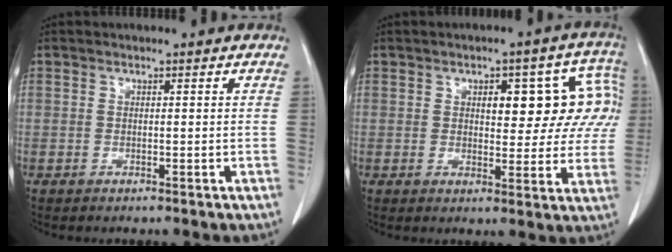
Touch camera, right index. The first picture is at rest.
{"total": 11.4, "force": [2.7, 5.1, 9.8], "torque": [-0.104, 0.034, 0.035]}